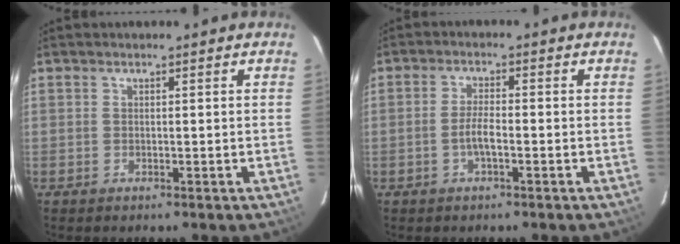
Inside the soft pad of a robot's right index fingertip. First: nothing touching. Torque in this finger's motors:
{"motor_torque": [0.66, -0.22, 0.39, 0.08]}